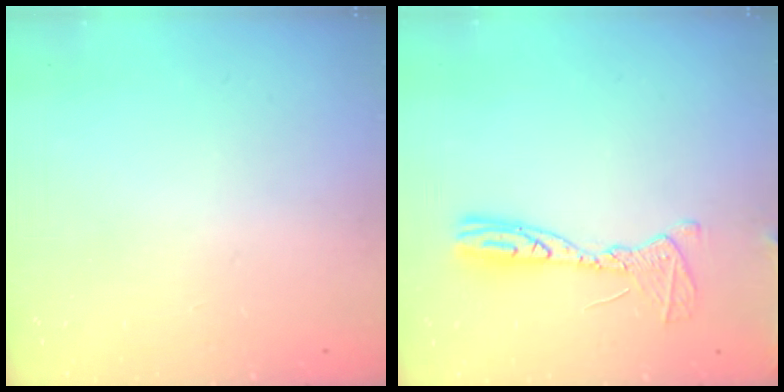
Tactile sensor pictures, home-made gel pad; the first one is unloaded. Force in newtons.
{"total": 12.0, "press": 11.9, "slide": 1.1}